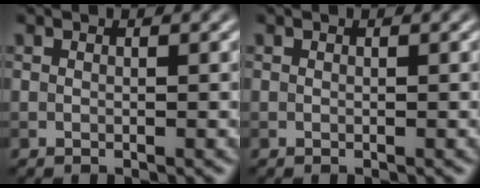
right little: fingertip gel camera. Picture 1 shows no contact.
{"total": 0.0}